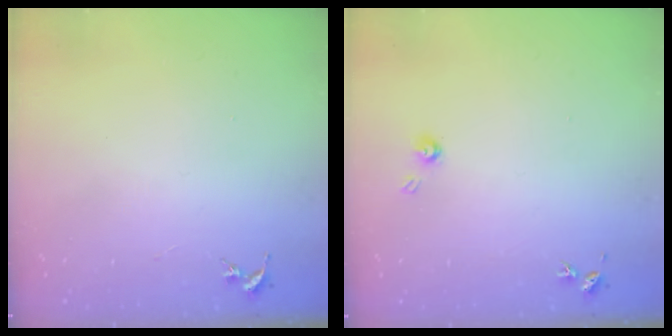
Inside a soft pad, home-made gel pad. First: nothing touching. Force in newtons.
{"total": 3.7, "press": 3.7, "slide": 0.5}